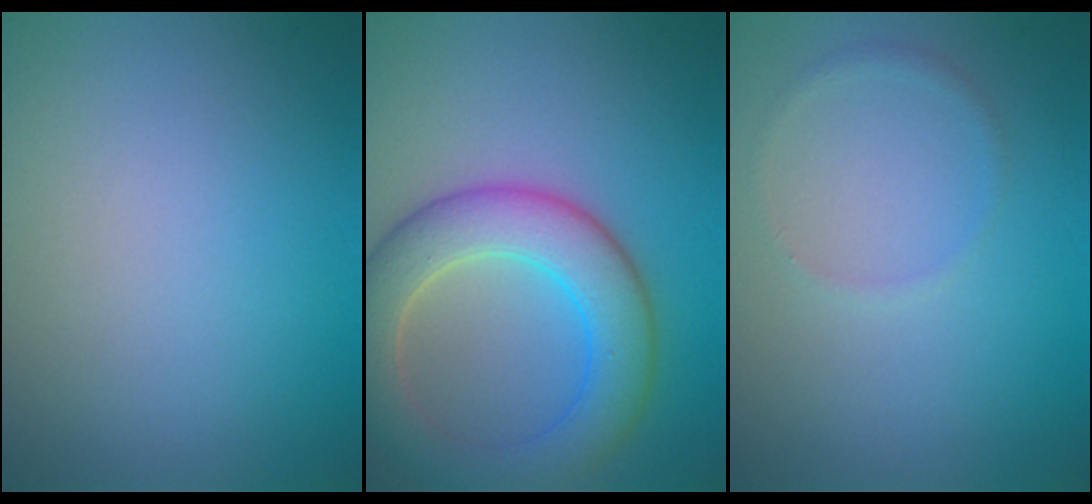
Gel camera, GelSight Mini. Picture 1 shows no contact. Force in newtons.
{"total": 7.0, "press": 7.0, "slide": 0.5}
{"total": 0.8, "press": 0.8, "slide": 0.2}